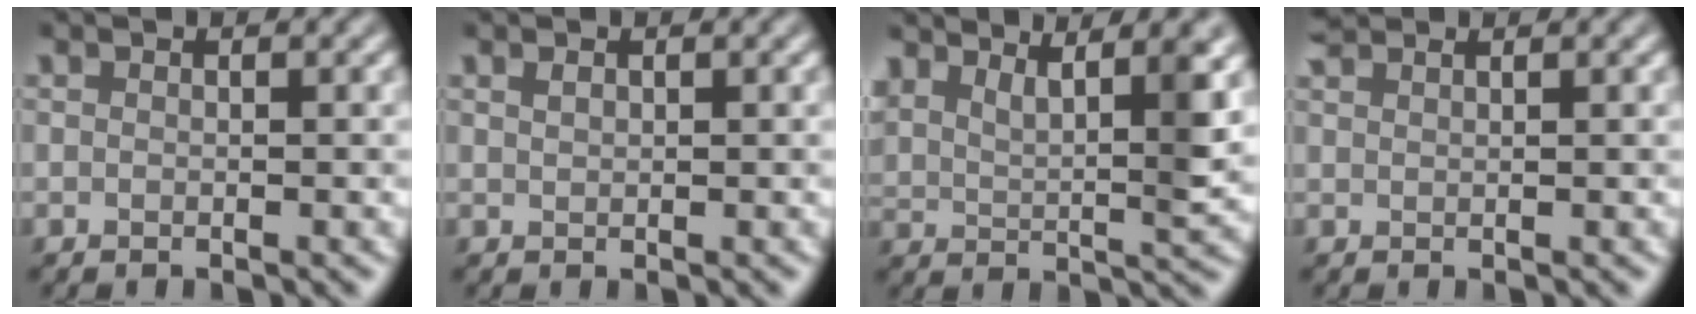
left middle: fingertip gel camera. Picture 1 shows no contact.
{"total": 0.6, "force": [0.4, 0.4, 0.4], "torque": [-0.009, 0.001, 0.009]}
{"total": 6.0, "force": [3.9, 1.6, 4.2], "torque": [-0.060, 0.002, 0.073]}
{"total": 1.3, "force": [1.3, 0.1, 0.3], "torque": [-0.008, 0.004, 0.023]}